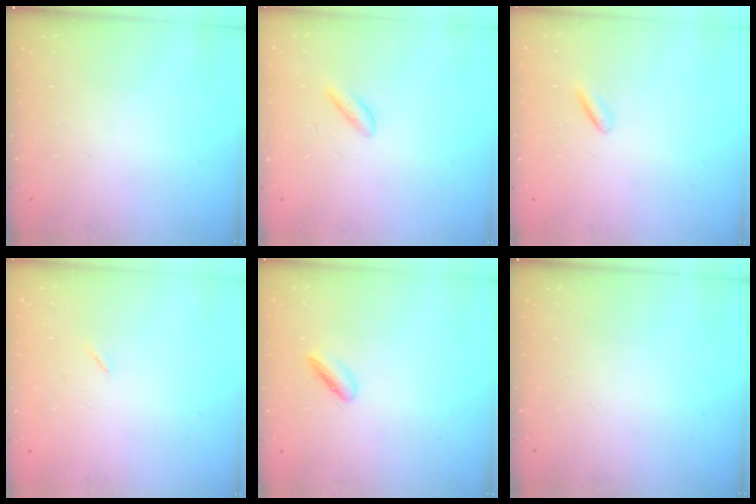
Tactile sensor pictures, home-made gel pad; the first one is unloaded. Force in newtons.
{"total": 1.6, "press": 1.5, "slide": 0.5}
{"total": 2.5, "press": 2.4, "slide": 0.7}
{"total": 2.0, "press": 2.0, "slide": 0.1}
{"total": 3.2, "press": 3.1, "slide": 0.8}
{"total": 0.0}